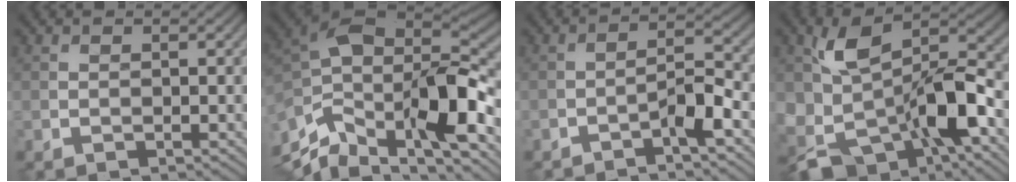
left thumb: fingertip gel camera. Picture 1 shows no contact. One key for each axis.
{"total": 15.7, "fx": -4.6, "fy": 7.9, "fz": 12.7, "tx": -0.273, "ty": -0.020, "tz": -0.078}
{"total": 4.2, "fx": -2.7, "fy": 0.8, "fz": 3.1, "tx": -0.054, "ty": 0.012, "tz": -0.056}
{"total": 13.0, "fx": -3.1, "fy": 7.7, "fz": 10.0, "tx": -0.189, "ty": -0.018, "tz": -0.055}